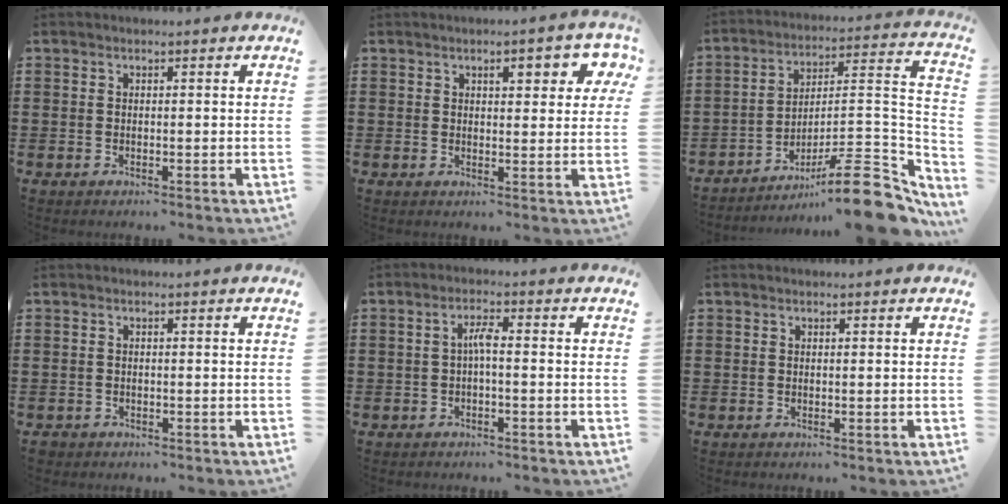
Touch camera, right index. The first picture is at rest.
{"total": 4.4, "force": [2.0, 1.6, 3.6], "torque": [-0.051, 0.000, 0.026]}
{"total": 12.9, "force": [-9.1, 2.6, 8.8], "torque": [-0.116, 0.029, -0.165]}
{"total": 0.9, "force": [-0.8, 0.4, -0.1], "torque": [-0.001, 0.001, -0.019]}
{"total": 2.5, "force": [-0.5, 0.3, 2.5], "torque": [-0.048, 0.003, -0.012]}
{"total": 0.0}